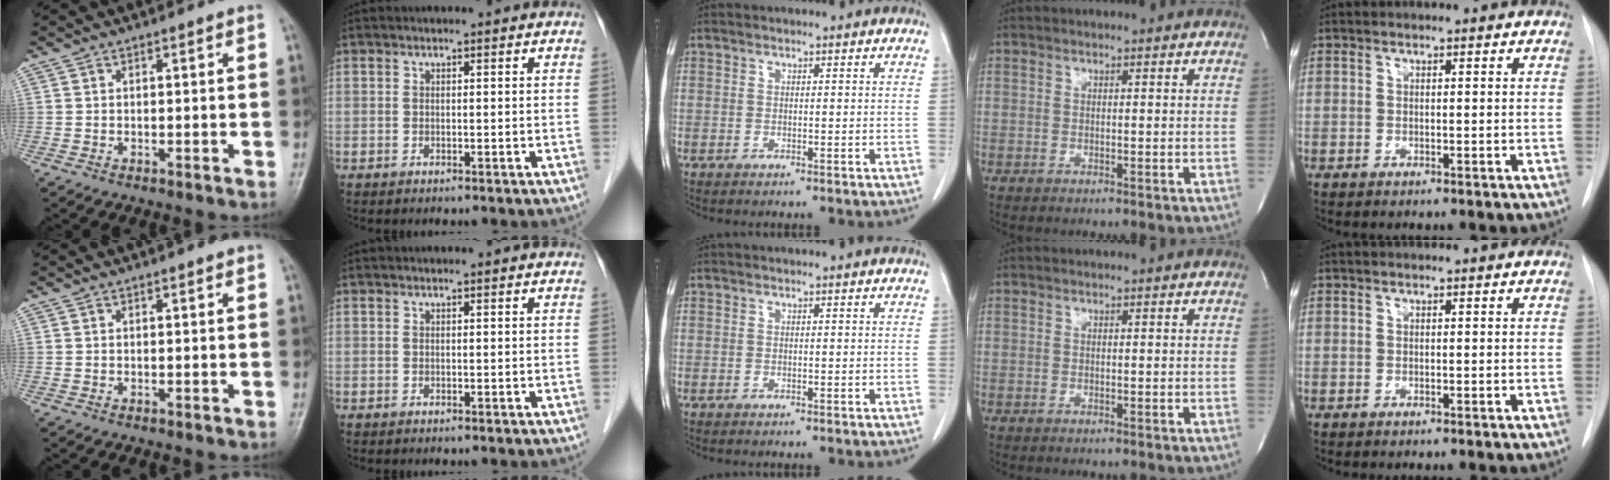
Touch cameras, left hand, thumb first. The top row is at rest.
{}